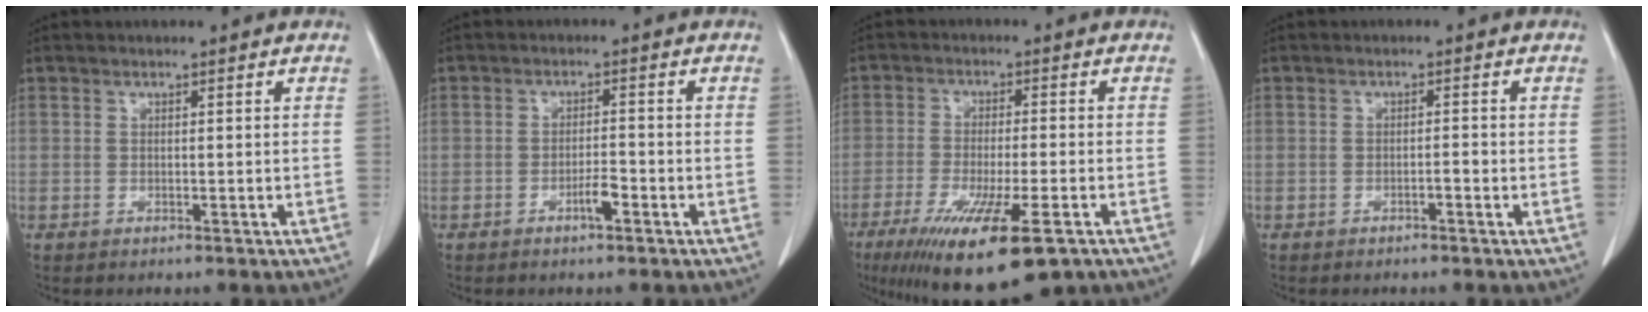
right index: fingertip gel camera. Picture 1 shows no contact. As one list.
[{"total": 2.5, "force": [-1.4, 0.4, 2.1], "torque": [-0.036, 0.001, -0.025]}, {"total": 15.3, "force": [-8.9, 2.7, 12.1], "torque": [-0.193, -0.039, -0.141]}, {"total": 1.0, "force": [-0.6, 0.0, 0.8], "torque": [-0.013, 0.003, -0.011]}]